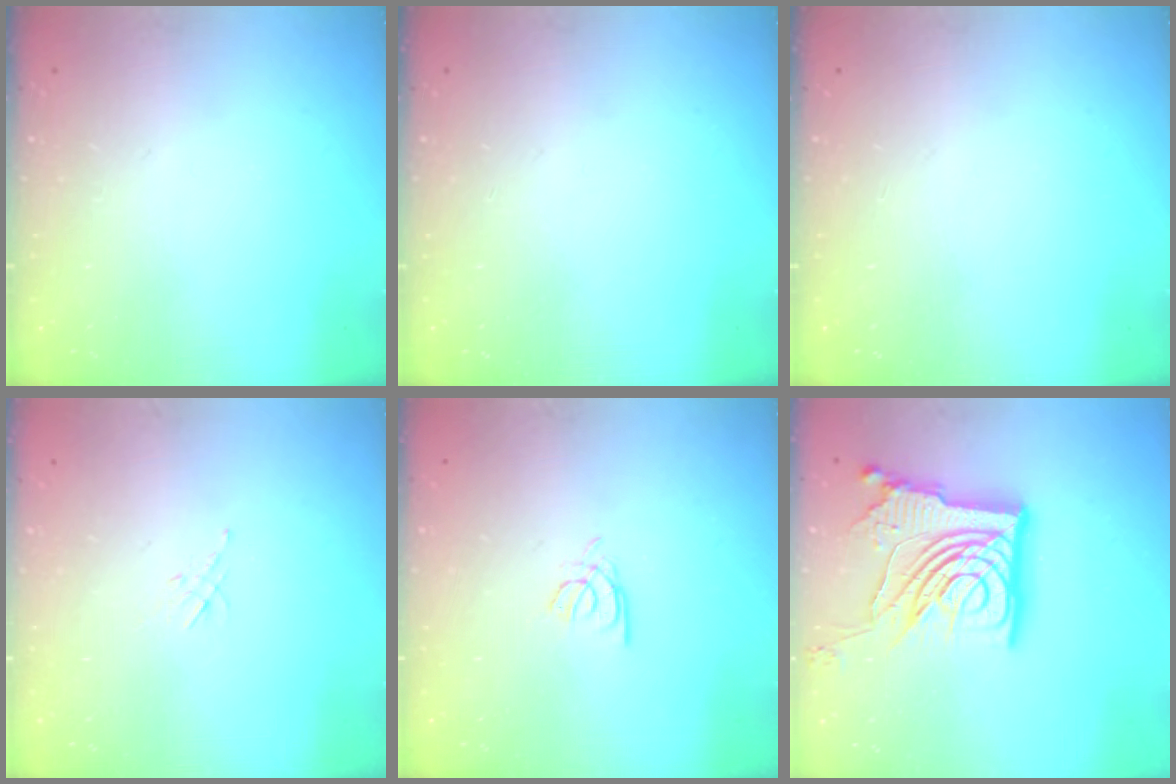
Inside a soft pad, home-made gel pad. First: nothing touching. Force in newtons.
{"total": 0.0}
{"total": 0.0}
{"total": 2.1, "press": 2.0, "slide": 0.5}
{"total": 2.4, "press": 2.4, "slide": 0.4}
{"total": 22.5, "press": 22.4, "slide": 2.7}